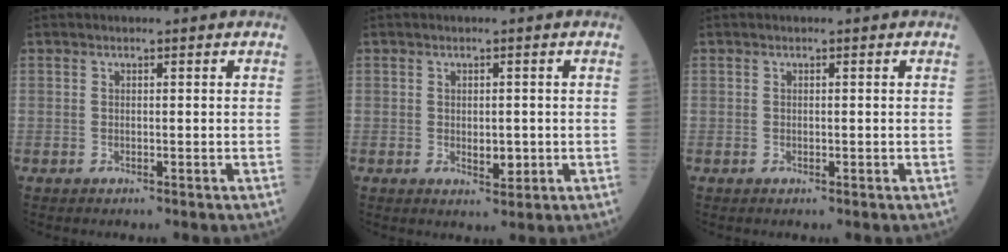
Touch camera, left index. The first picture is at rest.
{"total": 2.3, "force": [-0.2, 1.4, 1.9], "torque": [-0.030, -0.004, 0.001]}
{"total": 0.0}